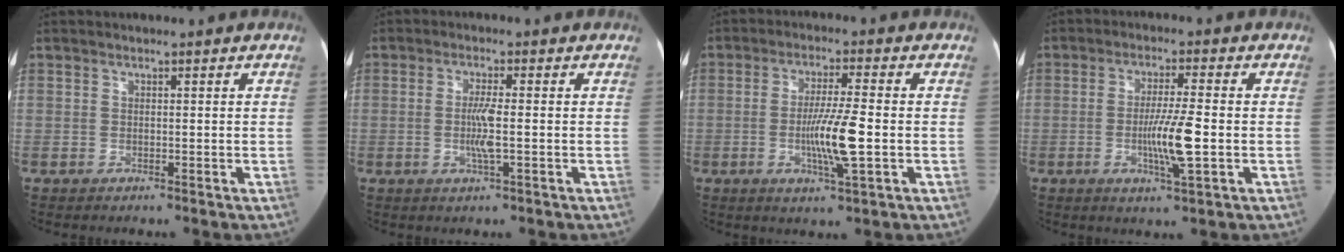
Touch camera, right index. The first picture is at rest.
{"total": 4.3, "force": [-0.7, 0.3, 4.2], "torque": [-0.087, -0.005, -0.013]}
{"total": 8.8, "force": [-1.6, 0.6, 8.6], "torque": [-0.160, -0.007, -0.030]}
{"total": 7.9, "force": [-1.5, 0.5, 7.7], "torque": [-0.141, -0.007, -0.027]}